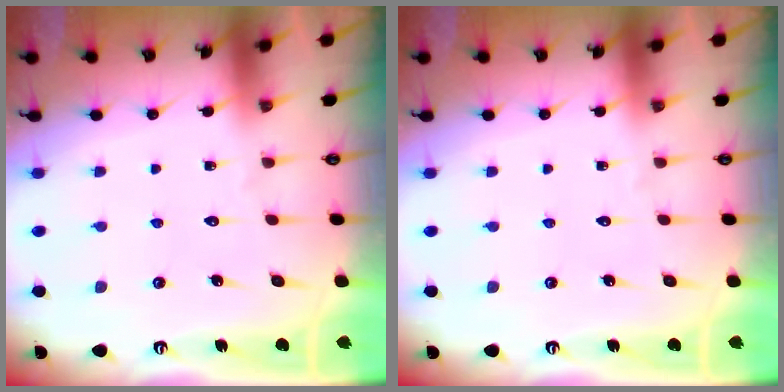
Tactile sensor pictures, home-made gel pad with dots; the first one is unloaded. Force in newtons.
{"total": 0.0}